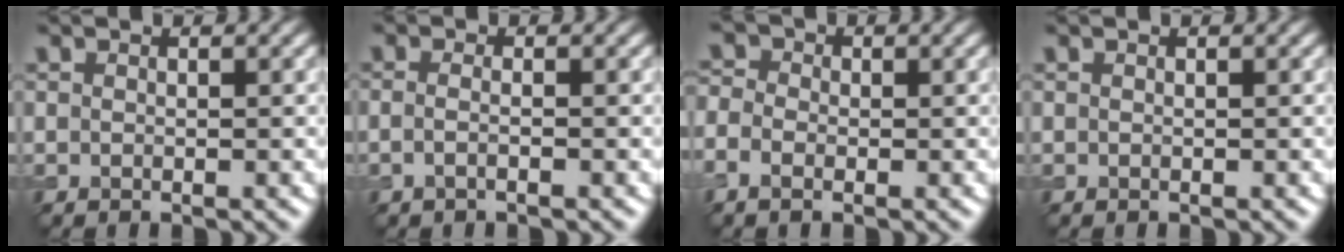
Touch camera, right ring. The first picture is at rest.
{"total": 1.3, "force": [-0.4, 0.5, 1.2], "torque": [-0.018, -0.003, -0.014]}
{"total": 2.8, "force": [-0.7, 2.1, 1.6], "torque": [-0.028, 0.007, -0.027]}
{"total": 0.0}